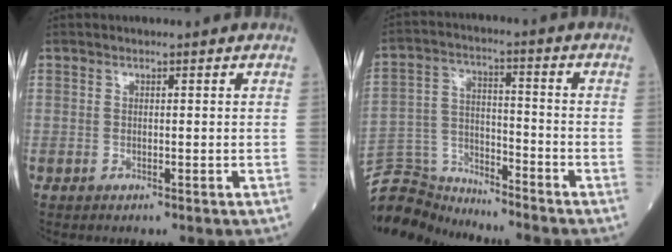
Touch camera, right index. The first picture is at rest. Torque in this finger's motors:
{"motor_torque": [-0.90, -1.18, -0.19, -0.21]}